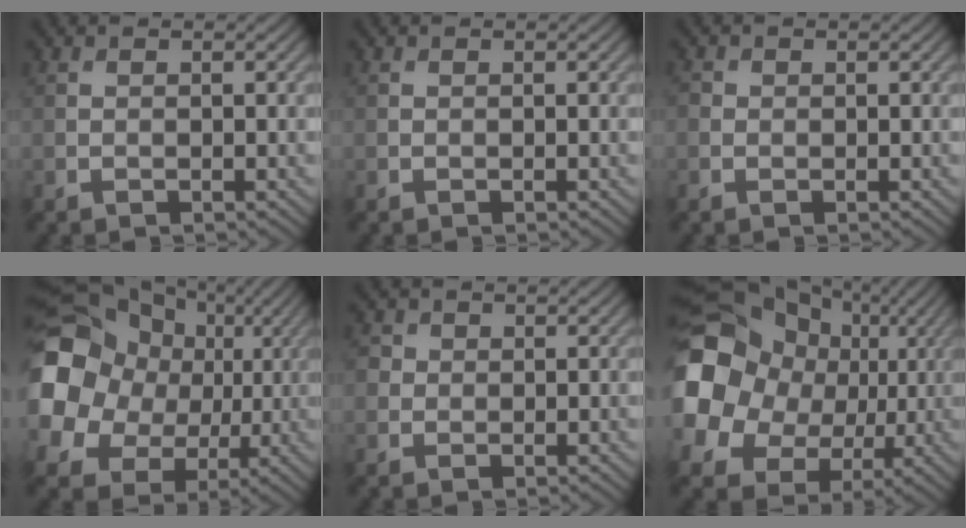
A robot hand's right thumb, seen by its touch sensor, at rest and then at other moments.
{"total": 0.0}
{"total": 0.9, "force": [-0.1, 0.9, 0.2], "torque": [-0.004, -0.003, -0.004]}
{"total": 18.3, "force": [3.4, 15.5, 9.0], "torque": [-0.264, 0.012, 0.061]}
{"total": 1.7, "force": [0.3, 1.6, 0.5], "torque": [-0.015, 0.003, 0.000]}
{"total": 20.6, "force": [3.5, 17.5, 10.4], "torque": [-0.270, 0.015, 0.061]}